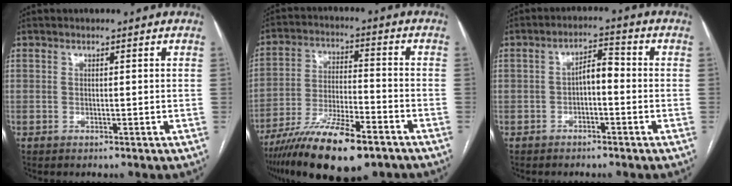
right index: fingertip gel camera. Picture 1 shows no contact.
{"total": 16.3, "force": [-11.0, 3.6, 11.5], "torque": [-0.205, -0.027, -0.194]}
{"total": 4.0, "force": [-0.8, 1.7, 3.6], "torque": [-0.059, 0.020, -0.015]}